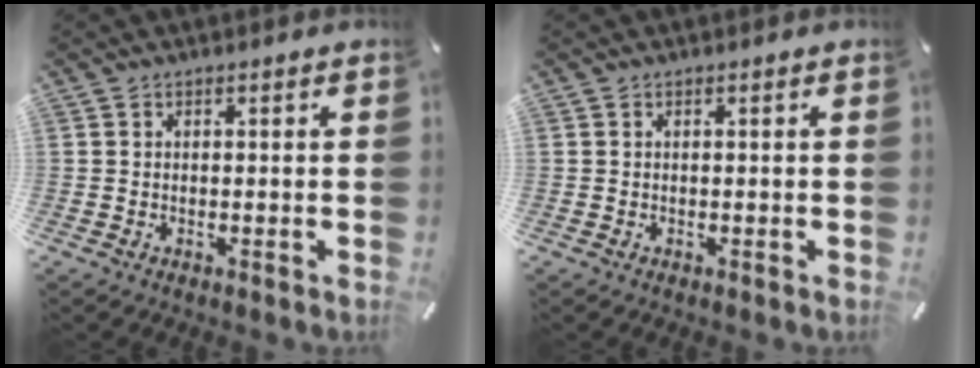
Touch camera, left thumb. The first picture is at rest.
{"total": 0.0}